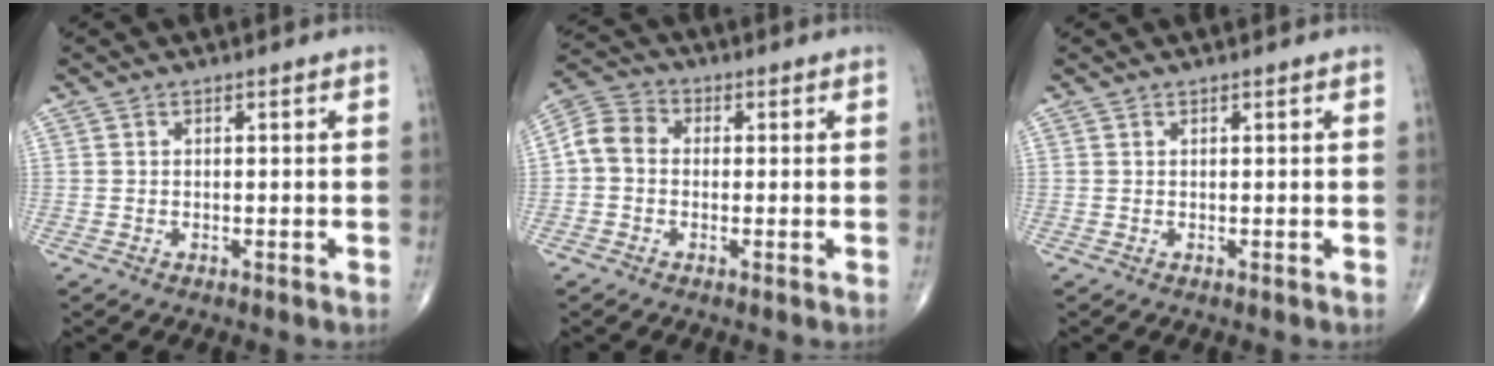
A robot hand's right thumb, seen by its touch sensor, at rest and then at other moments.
{"total": 6.3, "force": [-0.2, 5.1, 3.6], "torque": [-0.059, 0.022, -0.019]}
{"total": 0.0}